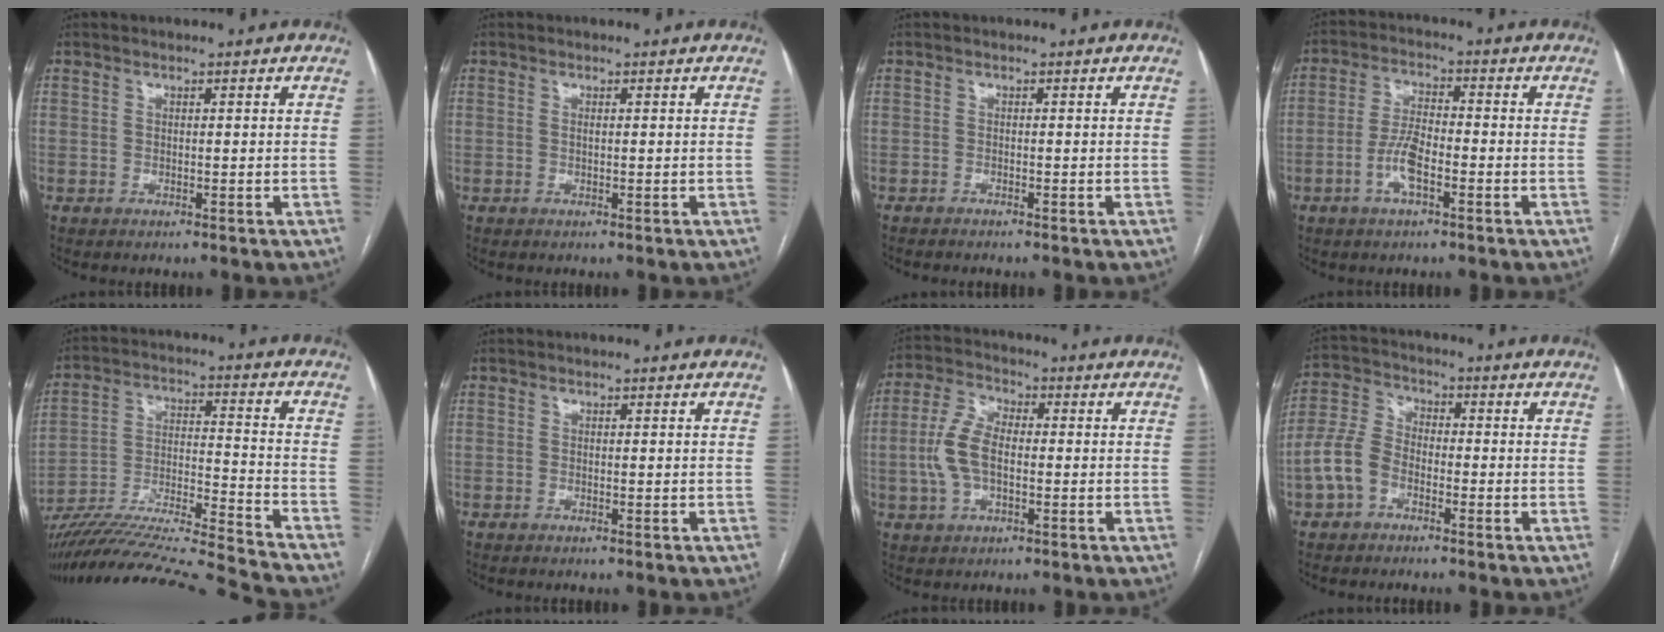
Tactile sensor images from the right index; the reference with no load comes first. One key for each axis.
{"total": 0.6, "fx": 0.1, "fy": 0.2, "fz": 0.5, "tx": -0.013, "ty": -0.001, "tz": 0.003}
{"total": 1.4, "fx": -1.3, "fy": 0.1, "fz": 0.6, "tx": -0.009, "ty": -0.001, "tz": -0.016}
{"total": 6.1, "fx": -2.3, "fy": 2.0, "fz": 5.3, "tx": -0.112, "ty": 0.007, "tz": -0.045}
{"total": 23.5, "fx": -21.9, "fy": -1.9, "fz": 8.5, "tx": -0.152, "ty": -0.027, "tz": -0.349}
{"total": 0.0}
{"total": 8.1, "fx": -0.8, "fy": 4.1, "fz": 6.9, "tx": -0.163, "ty": 0.015, "tz": -0.016}
{"total": 6.7, "fx": -2.9, "fy": 4.3, "fz": 4.2, "tx": -0.114, "ty": 0.016, "tz": -0.067}